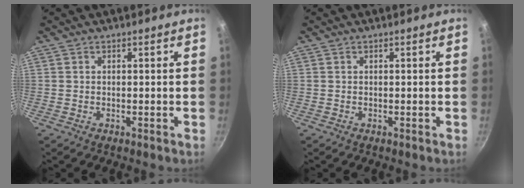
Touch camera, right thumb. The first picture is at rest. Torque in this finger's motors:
{"motor_torque": [-0.10, 0.10, 0.09, 0.00, 0.00]}